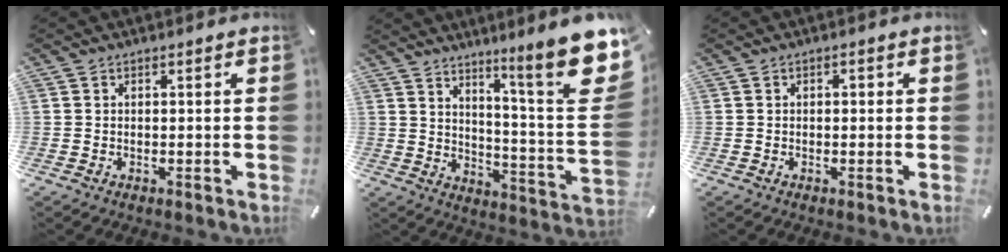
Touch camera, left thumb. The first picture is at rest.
{"total": 15.7, "force": [10.0, 1.7, 12.1], "torque": [-0.180, -0.089, 0.148]}
{"total": 1.1, "force": [-0.3, 0.6, 1.0], "torque": [-0.018, 0.004, -0.007]}